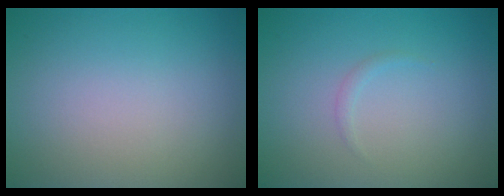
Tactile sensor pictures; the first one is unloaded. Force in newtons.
{"total": 0.5, "press": 0.5, "slide": 0.1}